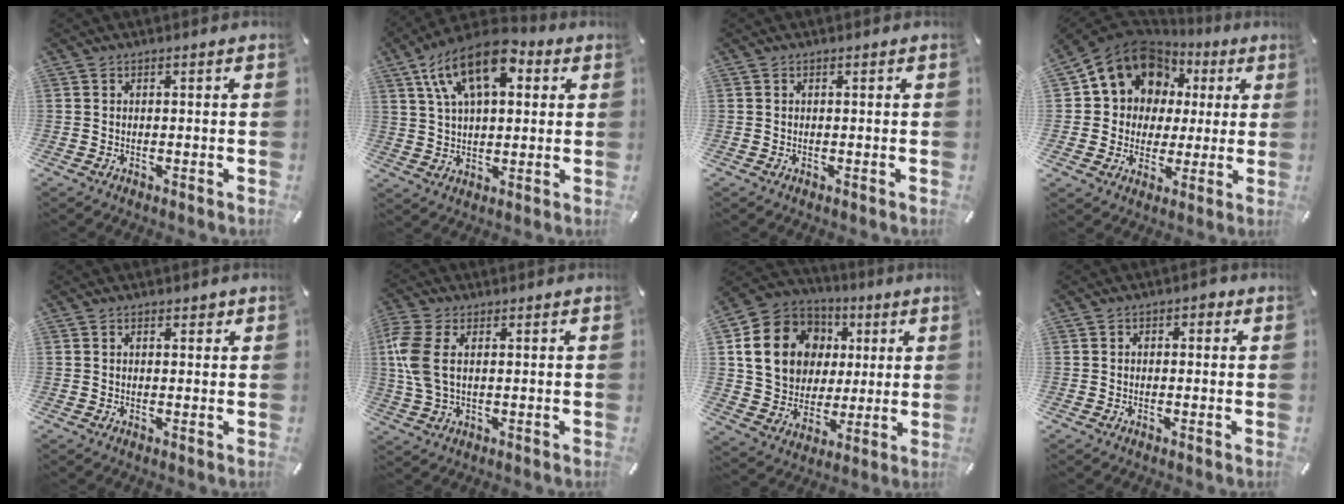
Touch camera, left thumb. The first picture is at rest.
{"total": 15.5, "force": [6.8, 8.3, 11.2], "torque": [-0.218, -0.012, 0.119]}
{"total": 0.0}
{"total": 13.1, "force": [5.7, 11.3, 3.5], "torque": [-0.070, -0.039, 0.109]}
{"total": 1.7, "force": [0.8, 1.1, 1.1], "torque": [-0.016, 0.001, 0.011]}
{"total": 7.9, "force": [1.6, 4.0, 6.6], "torque": [-0.168, -0.008, 0.023]}
{"total": 17.3, "force": [3.9, 14.9, 8.0], "torque": [-0.154, 0.001, 0.079]}
{"total": 1.6, "force": [-0.2, 1.3, 1.0], "torque": [-0.012, 0.005, -0.008]}